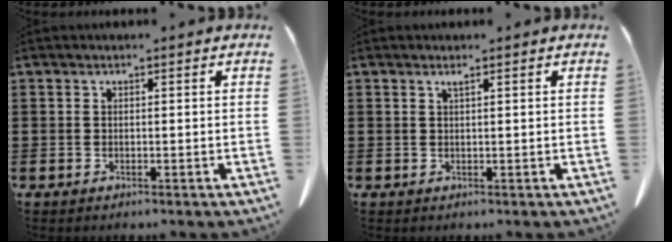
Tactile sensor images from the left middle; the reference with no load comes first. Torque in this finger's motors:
{"motor_torque": [-1.08, 1.06, -0.40, -0.05]}